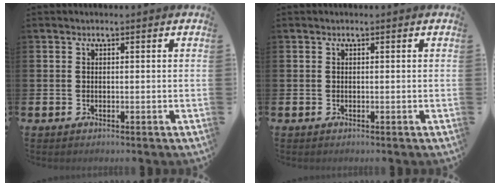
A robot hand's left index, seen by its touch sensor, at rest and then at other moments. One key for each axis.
{"total": 0.0}